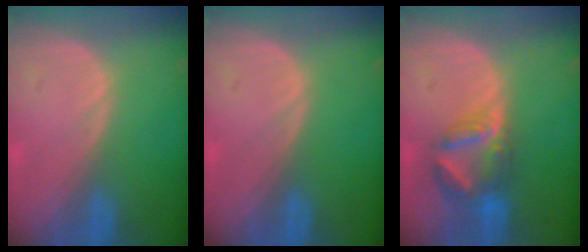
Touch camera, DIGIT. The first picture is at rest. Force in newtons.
{"total": 0.0}
{"total": 6.9, "press": 6.4, "slide": 2.5}